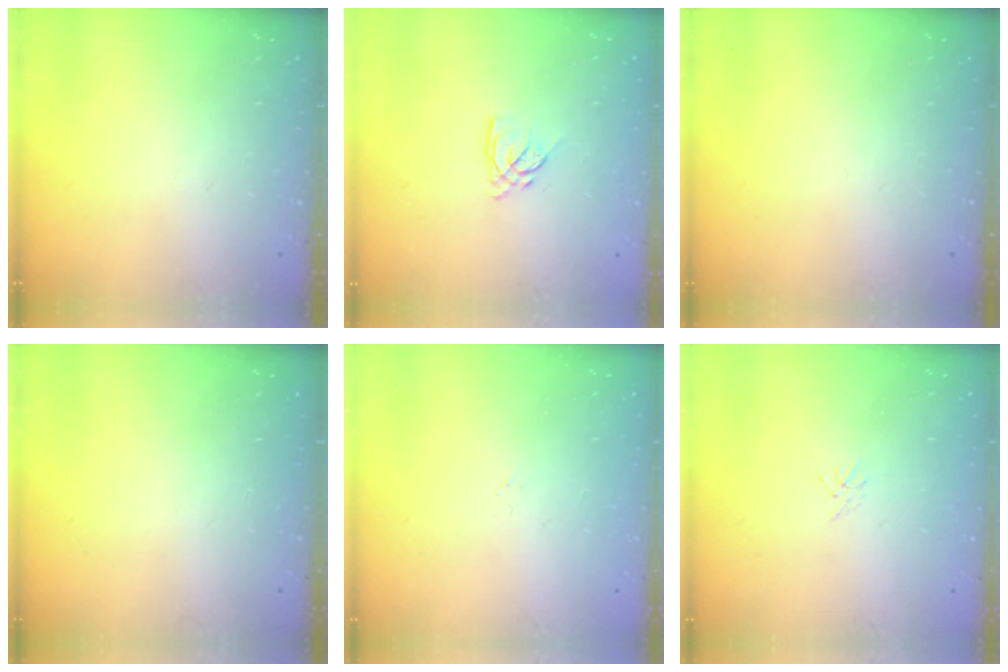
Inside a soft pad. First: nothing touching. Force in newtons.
{"total": 4.2, "press": 4.2, "slide": 0.3}
{"total": 0.0}
{"total": 0.0}
{"total": 0.0}
{"total": 1.5, "press": 1.4, "slide": 0.4}